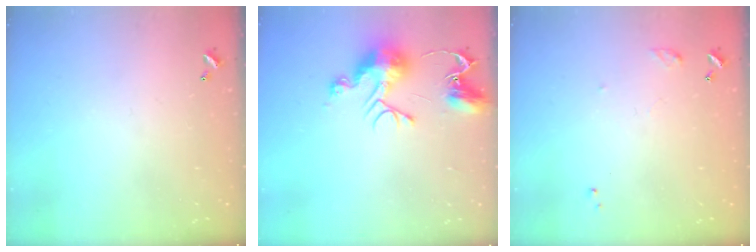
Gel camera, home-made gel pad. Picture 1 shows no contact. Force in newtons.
{"total": 10.8, "press": 10.7, "slide": 1.1}
{"total": 6.2, "press": 6.2, "slide": 0.6}